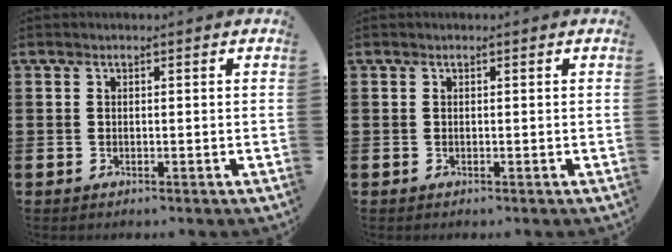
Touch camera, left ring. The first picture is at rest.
{"total": 0.0}